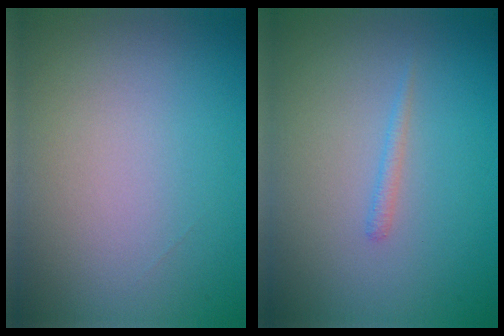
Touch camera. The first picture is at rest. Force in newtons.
{"total": 0.8, "press": 0.8, "slide": 0.1}